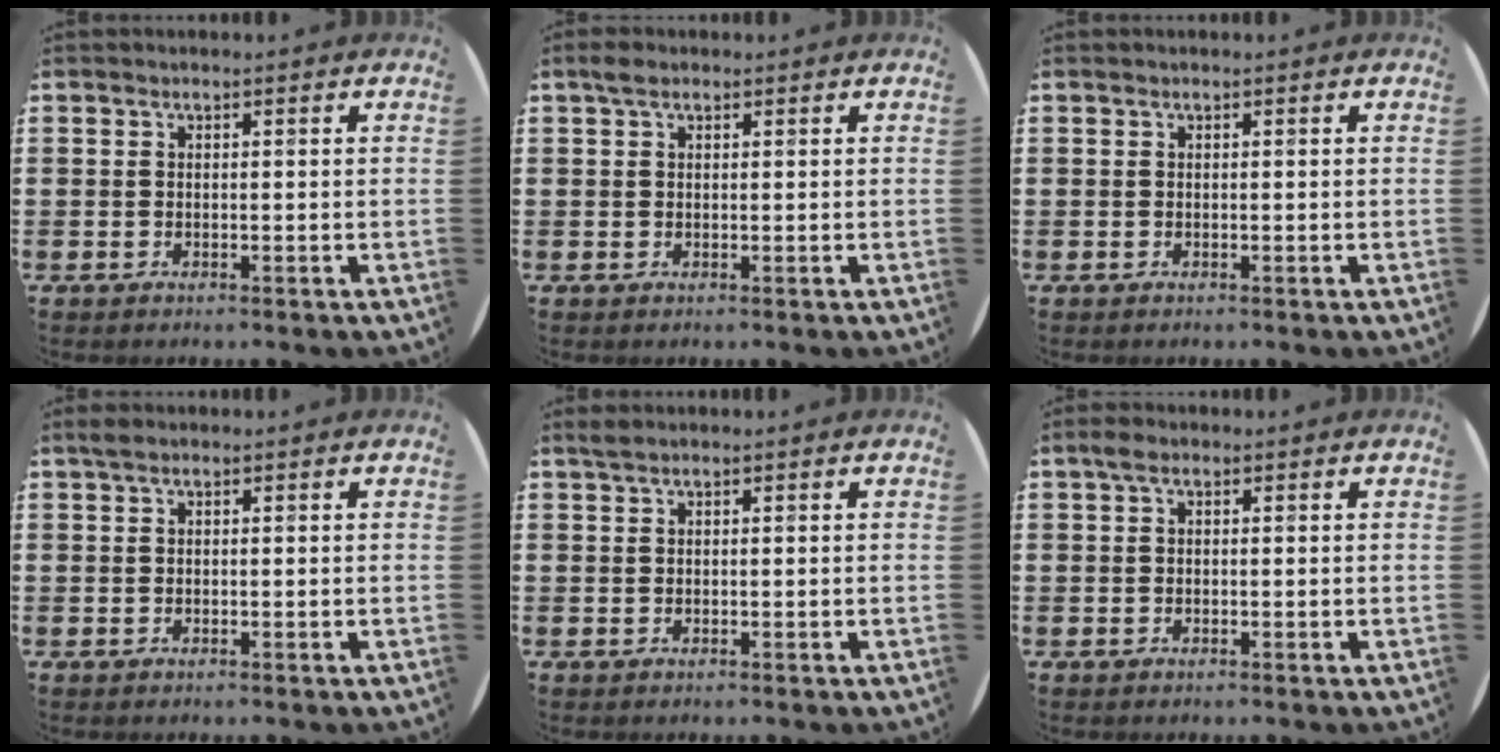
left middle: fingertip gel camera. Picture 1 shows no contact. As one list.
[{"total": 1.4, "force": [0.9, 0.7, 0.7], "torque": [-0.009, 0.002, 0.015]}, {"total": 0.0}, {"total": 0.8, "force": [0.6, 0.3, 0.4], "torque": [-0.008, 0.004, 0.010]}, {"total": 0.9, "force": [0.8, 0.1, 0.3], "torque": [-0.008, 0.002, 0.015]}, {"total": 1.2, "force": [0.7, 0.7, 0.8], "torque": [-0.010, 0.003, 0.010]}]